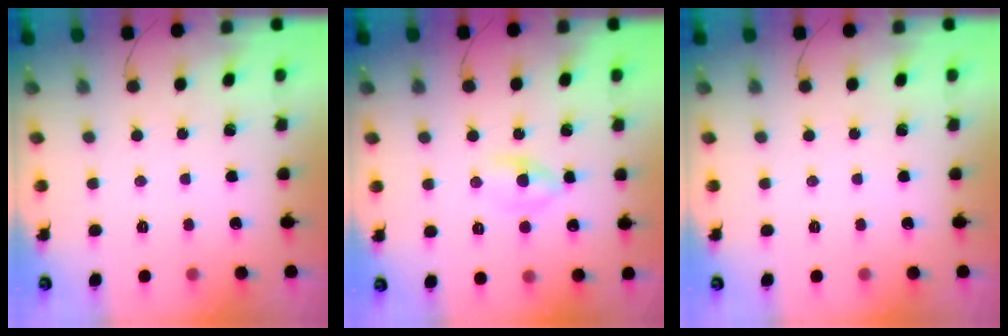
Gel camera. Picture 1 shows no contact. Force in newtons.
{"total": 2.6, "press": 2.3, "slide": 1.1}
{"total": 0.0}